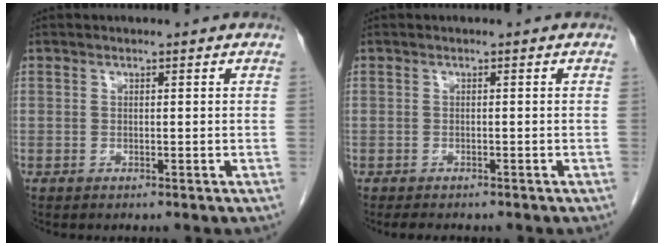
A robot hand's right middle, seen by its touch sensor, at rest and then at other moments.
{"total": 2.8, "force": [-2.3, 0.9, 1.3], "torque": [-0.022, -0.007, -0.025]}